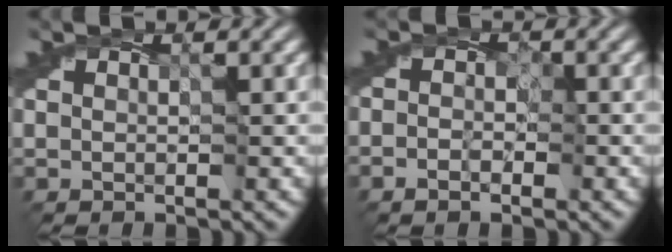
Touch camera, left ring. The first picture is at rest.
{"total": 1.8, "force": [-0.8, 1.1, 1.3], "torque": [-0.011, -0.002, -0.016]}